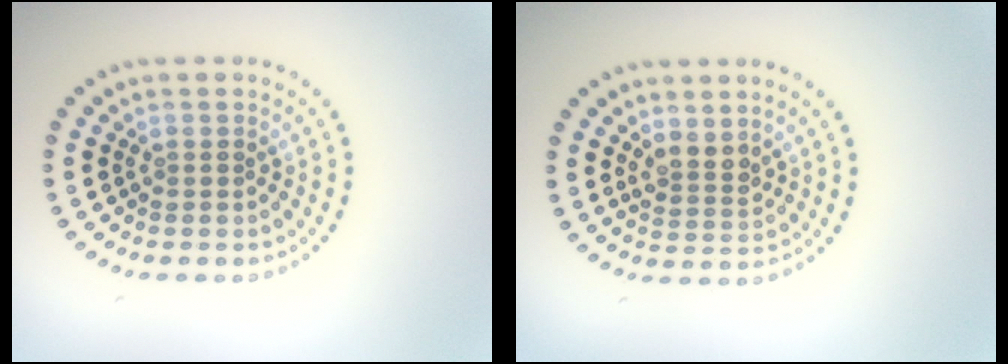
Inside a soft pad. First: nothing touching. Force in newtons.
{"total": 2.1, "press": 1.7, "slide": 1.2}